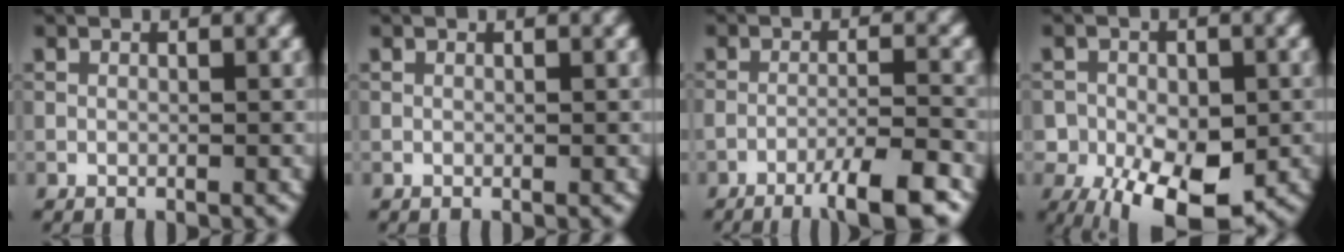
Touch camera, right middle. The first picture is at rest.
{"total": 0.0}
{"total": 5.4, "force": [-3.5, 0.6, 4.1], "torque": [-0.062, 0.005, -0.061]}
{"total": 12.3, "force": [-6.2, 7.3, 7.8], "torque": [-0.105, -0.030, -0.077]}